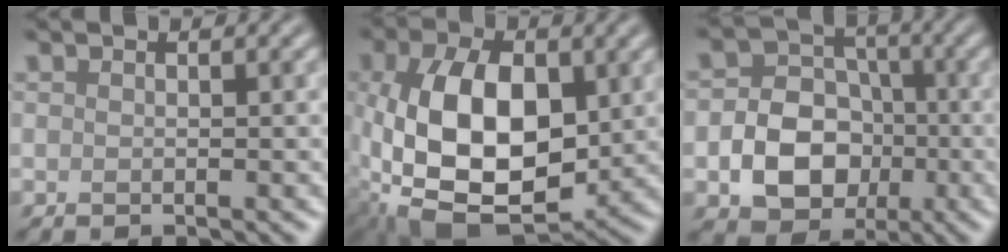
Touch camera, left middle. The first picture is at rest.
{"total": 12.7, "force": [0.0, 7.9, 9.9], "torque": [-0.196, -0.008, 0.011]}
{"total": 7.0, "force": [-1.9, 5.6, 3.8], "torque": [-0.046, -0.002, -0.045]}